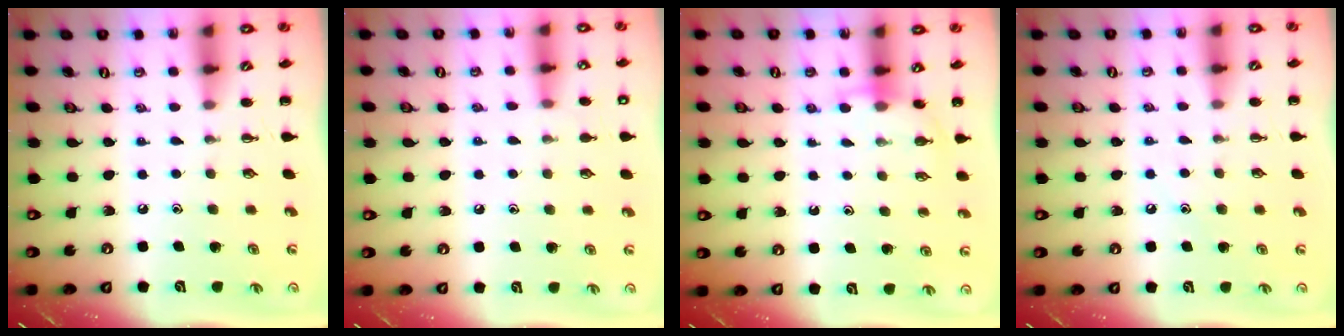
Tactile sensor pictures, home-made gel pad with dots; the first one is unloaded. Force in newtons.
{"total": 7.5, "press": 7.1, "slide": 2.4}
{"total": 5.1, "press": 5.1, "slide": 0.5}
{"total": 6.8, "press": 6.6, "slide": 1.7}